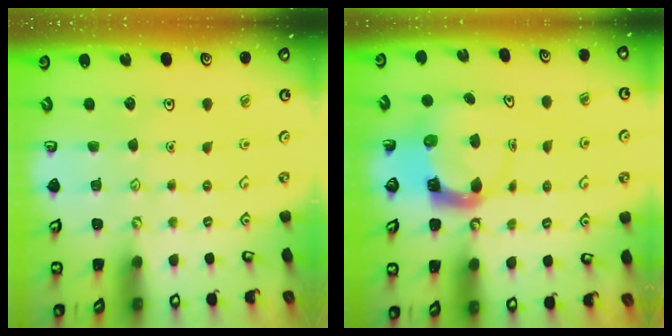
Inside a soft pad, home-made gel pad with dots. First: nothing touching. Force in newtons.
{"total": 3.9, "press": 3.9, "slide": 0.5}